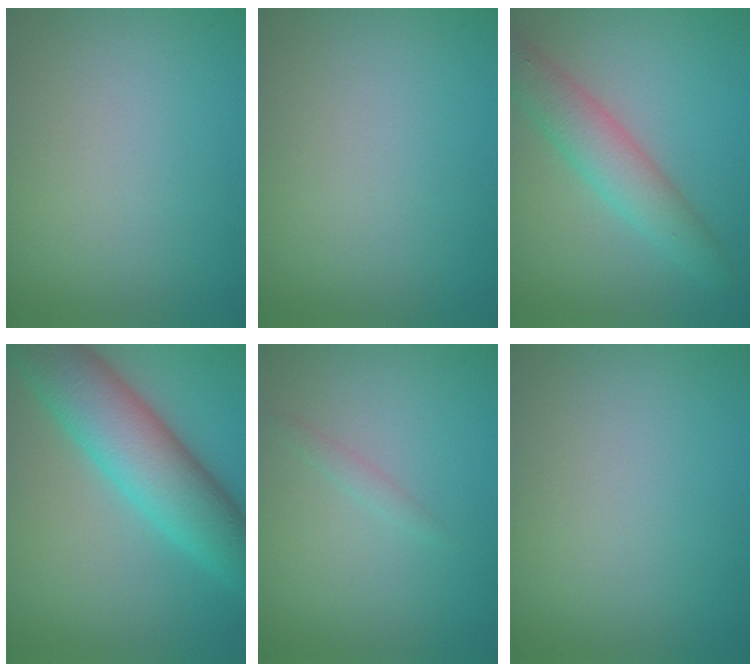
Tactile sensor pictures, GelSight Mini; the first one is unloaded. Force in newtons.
{"total": 0.0}
{"total": 4.2, "press": 4.2, "slide": 0.2}
{"total": 8.8, "press": 8.8, "slide": 0.0}
{"total": 0.8, "press": 0.8, "slide": 0.1}
{"total": 0.0}